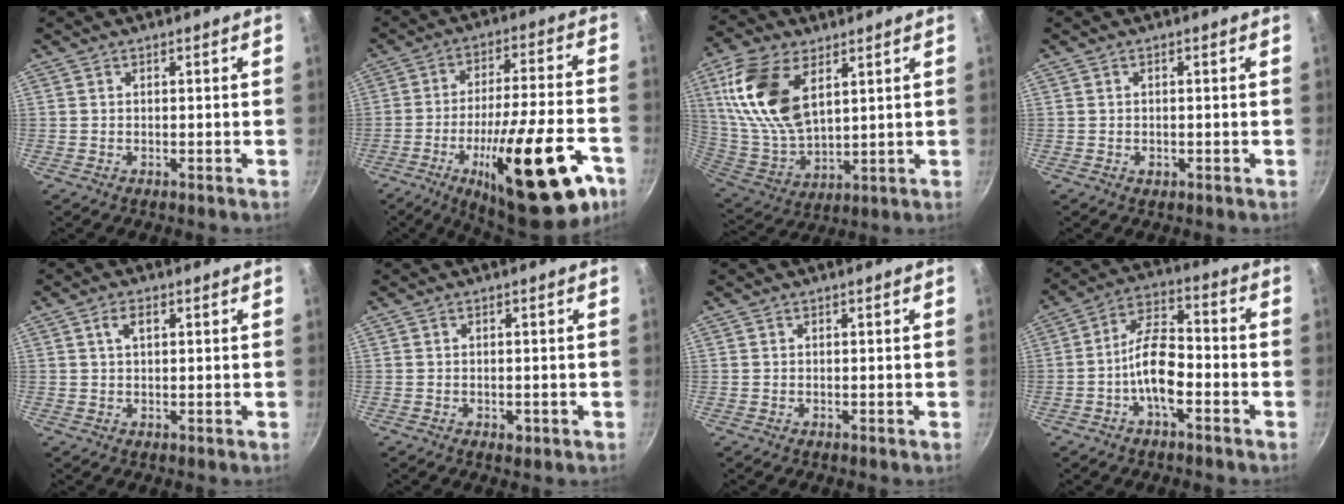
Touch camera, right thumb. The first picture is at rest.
{"total": 26.4, "force": [-11.9, 8.1, 22.1], "torque": [-0.287, 0.042, -0.172]}
{"total": 18.5, "force": [7.1, 10.3, 13.6], "torque": [-0.261, -0.026, 0.149]}
{"total": 1.1, "force": [-0.3, 0.8, 0.7], "torque": [-0.011, 0.002, -0.004]}
{"total": 2.8, "force": [1.0, 1.5, 2.2], "torque": [-0.032, 0.005, 0.018]}
{"total": 1.9, "force": [-0.6, 1.1, 1.4], "torque": [-0.020, 0.000, -0.006]}
{"total": 0.0}
{"total": 9.9, "force": [-3.5, 4.5, 8.1], "torque": [-0.135, 0.044, -0.072]}